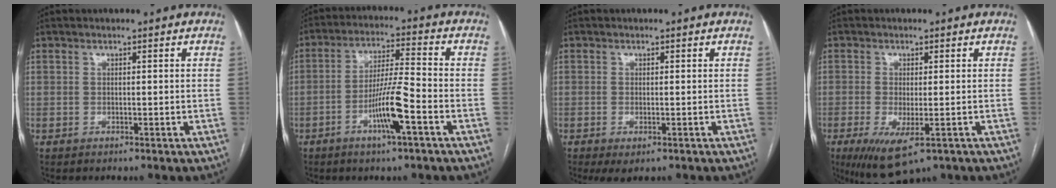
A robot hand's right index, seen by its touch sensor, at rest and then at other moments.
{"total": 9.0, "force": [-3.8, 0.3, 8.2], "torque": [-0.156, -0.001, -0.069]}
{"total": 2.7, "force": [-1.2, 1.0, 2.2], "torque": [-0.037, -0.004, -0.013]}
{"total": 8.3, "force": [-4.2, 2.6, 6.7], "torque": [-0.115, -0.023, -0.062]}